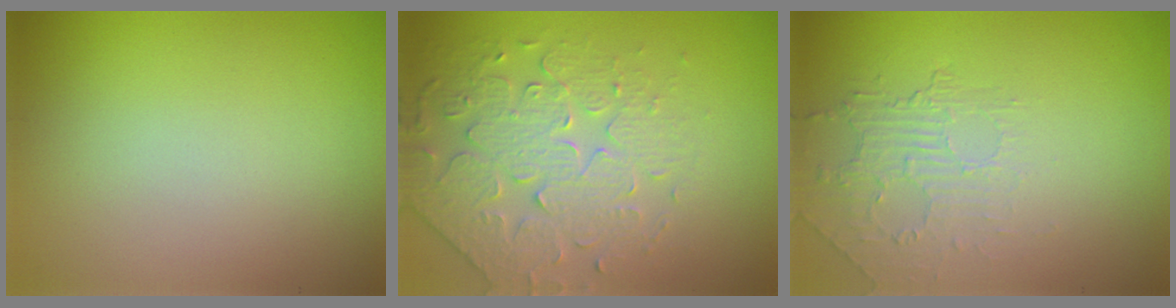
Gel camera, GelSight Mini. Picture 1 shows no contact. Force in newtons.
{"total": 4.2, "press": 4.1, "slide": 1.2}
{"total": 2.0, "press": 0.8, "slide": 1.8}